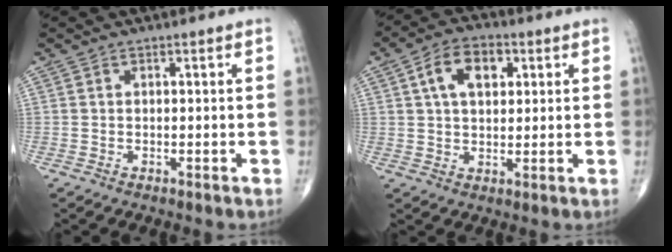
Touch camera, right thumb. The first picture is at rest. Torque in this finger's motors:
{"motor_torque": [0.05, 0.05, 0.86, 0.66, 0.06]}